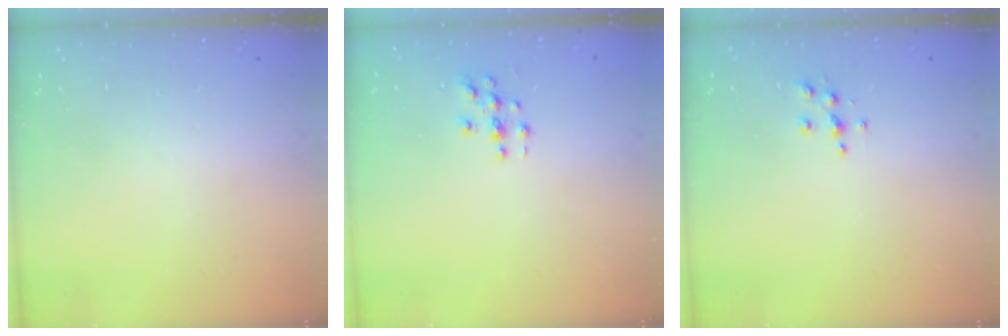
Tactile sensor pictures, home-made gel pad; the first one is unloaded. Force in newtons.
{"total": 3.1, "press": 3.1, "slide": 0.2}
{"total": 4.9, "press": 4.9, "slide": 0.5}